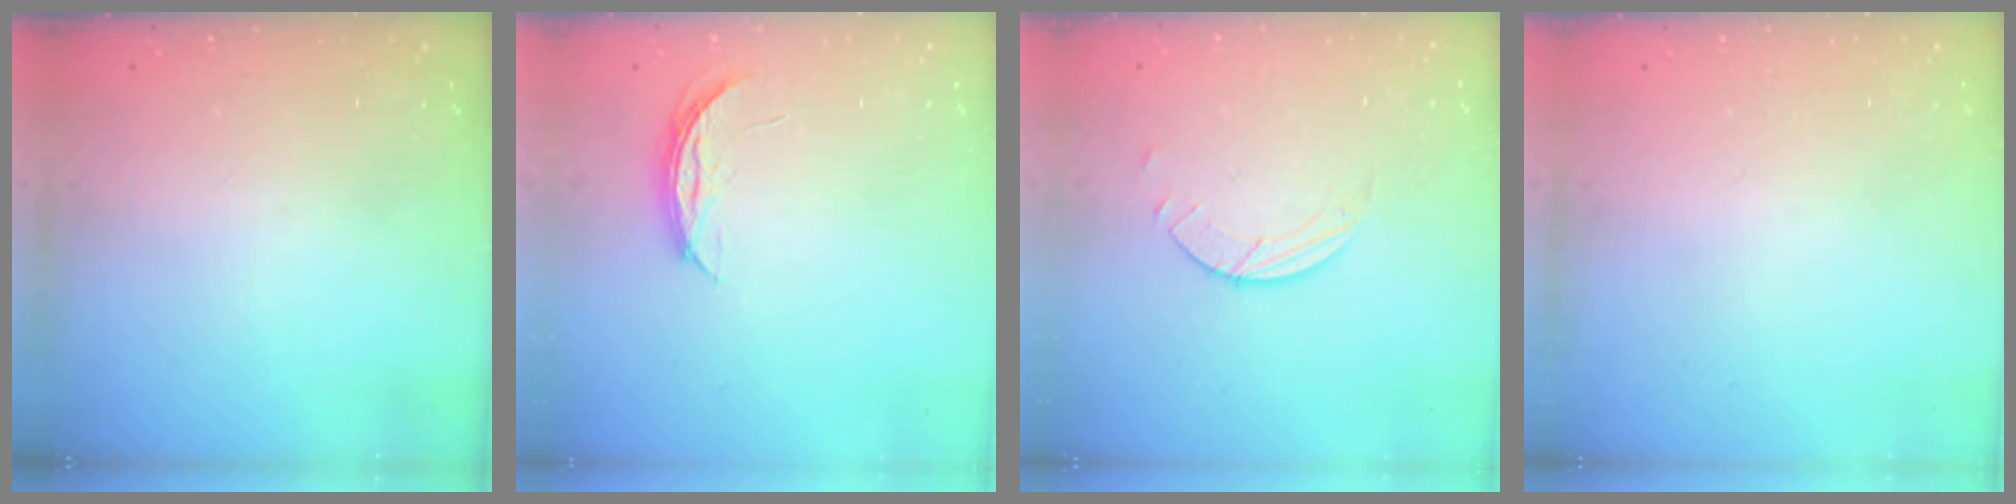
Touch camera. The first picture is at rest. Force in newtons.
{"total": 4.2, "press": 4.2, "slide": 0.5}
{"total": 2.0, "press": 2.0, "slide": 0.2}
{"total": 0.0}